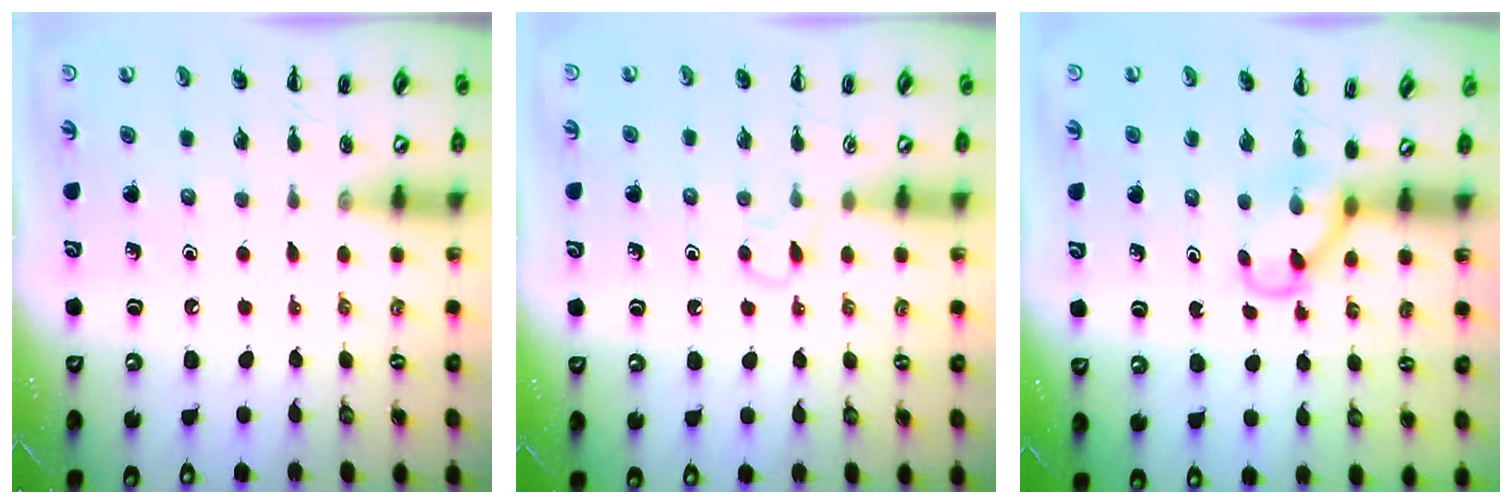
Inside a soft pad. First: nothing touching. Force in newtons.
{"total": 2.8, "press": 2.6, "slide": 1.2}
{"total": 3.7, "press": 3.6, "slide": 1.1}